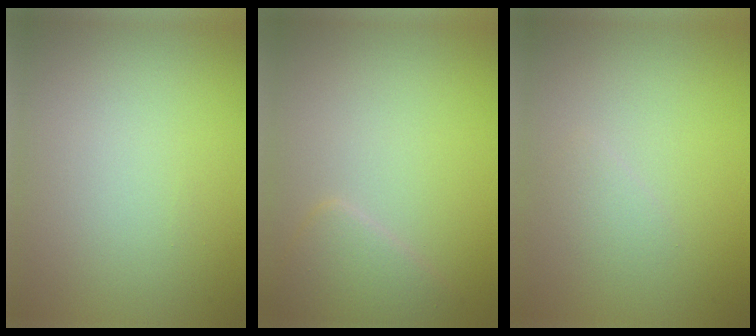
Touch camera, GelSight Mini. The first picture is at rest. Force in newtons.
{"total": 2.3, "press": 2.3, "slide": 0.0}
{"total": 0.9, "press": 0.9, "slide": 0.0}